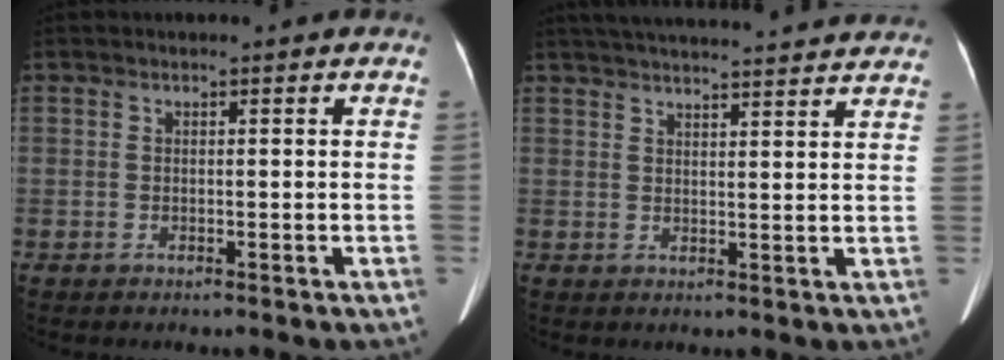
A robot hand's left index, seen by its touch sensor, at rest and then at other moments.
{"total": 20.5, "force": [19.0, 1.5, 7.6], "torque": [-0.123, 0.027, 0.248]}